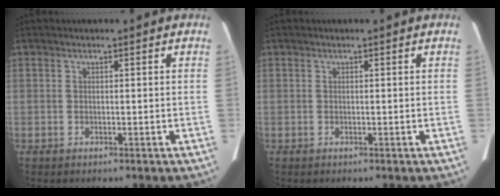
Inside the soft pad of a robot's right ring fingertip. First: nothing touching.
{"total": 0.0}